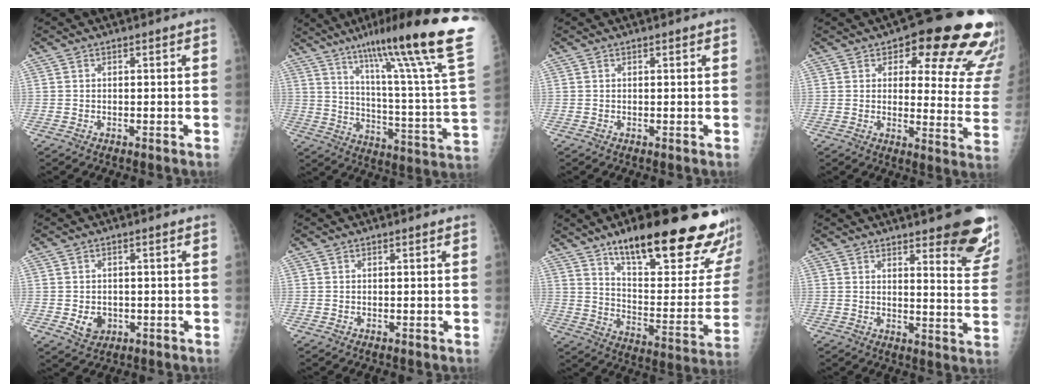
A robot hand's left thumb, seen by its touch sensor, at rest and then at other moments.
{"total": 30.0, "force": [18.8, 2.1, 23.4], "torque": [-0.313, -0.070, 0.279]}
{"total": 0.6, "force": [0.5, 0.1, 0.4], "torque": [-0.005, 0.000, 0.007]}
{"total": 21.1, "force": [12.8, 7.9, 14.8], "torque": [-0.126, -0.065, 0.147]}
{"total": 3.5, "force": [-0.6, 2.9, 1.9], "torque": [-0.017, -0.001, 0.001]}
{"total": 0.0}
{"total": 30.7, "force": [20.3, 8.0, 21.6], "torque": [-0.250, -0.082, 0.296]}
{"total": 15.7, "force": [10.8, 3.9, 10.7], "torque": [-0.096, -0.069, 0.125]}